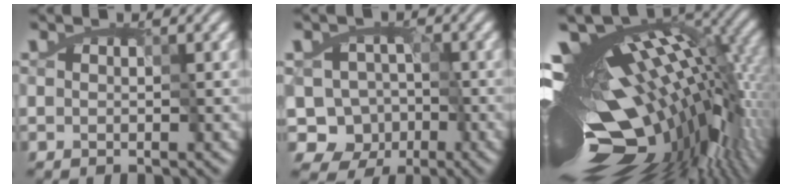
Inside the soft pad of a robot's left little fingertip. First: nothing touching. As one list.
[{"total": 8.8, "force": [-4.9, 6.9, 2.3], "torque": [-0.014, -0.003, -0.095]}, {"total": 17.5, "force": [-3.6, 7.1, 15.6], "torque": [-0.224, -0.020, -0.051]}]